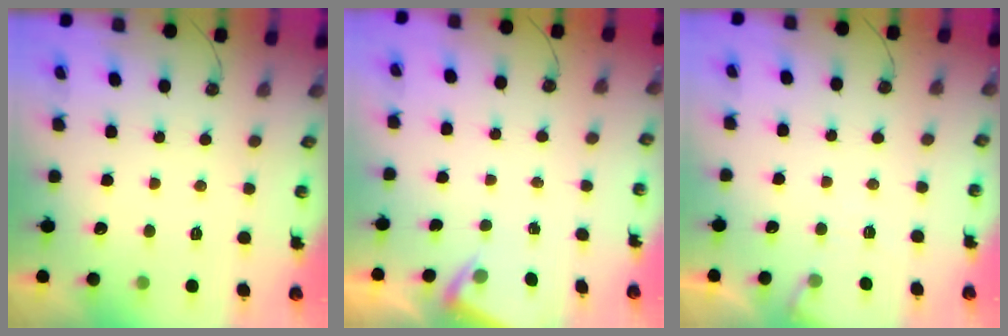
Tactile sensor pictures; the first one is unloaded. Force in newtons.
{"total": 2.9, "press": 2.9, "slide": 0.4}
{"total": 4.2, "press": 4.1, "slide": 0.6}